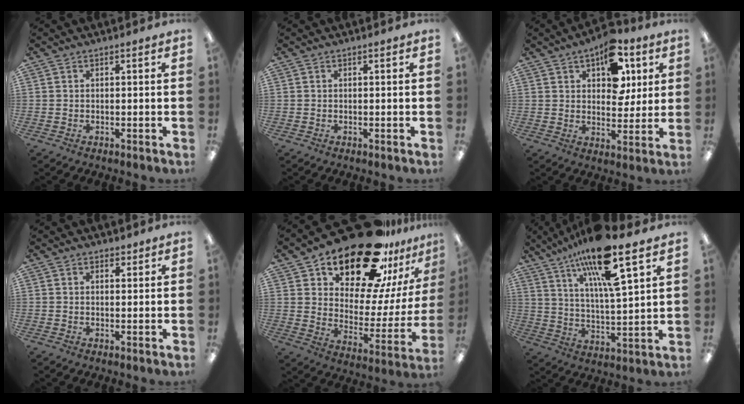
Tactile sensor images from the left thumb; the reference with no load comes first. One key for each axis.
{"total": 0.0}
{"total": 13.3, "fx": 7.1, "fy": 7.7, "fz": 8.1, "tx": -0.105, "ty": -0.025, "tz": 0.122}
{"total": 1.4, "fx": 1.0, "fy": 0.9, "fz": 0.4, "tx": -0.001, "ty": -0.002, "tz": 0.017}
{"total": 24.7, "fx": 19.3, "fy": 10.3, "fz": 11.3, "tx": -0.178, "ty": -0.133, "tz": 0.338}
{"total": 17.0, "fx": 11.6, "fy": 3.3, "fz": 12.0, "tx": -0.211, "ty": -0.061, "tz": 0.186}